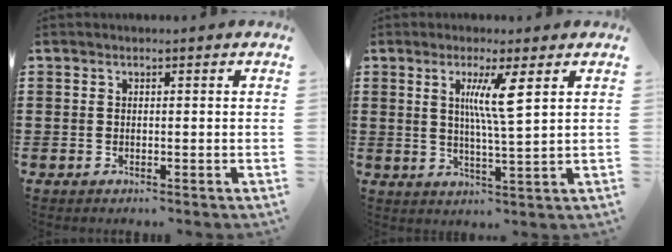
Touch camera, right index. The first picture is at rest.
{"total": 6.1, "force": [2.2, 0.0, 5.7], "torque": [-0.117, -0.002, 0.032]}